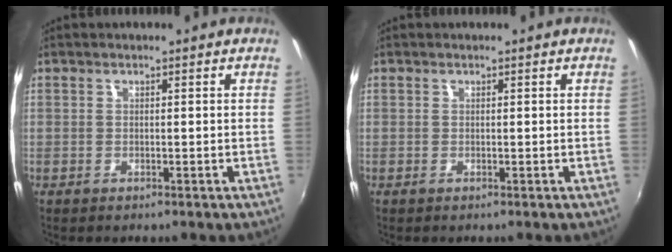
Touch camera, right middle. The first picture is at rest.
{"total": 0.0}